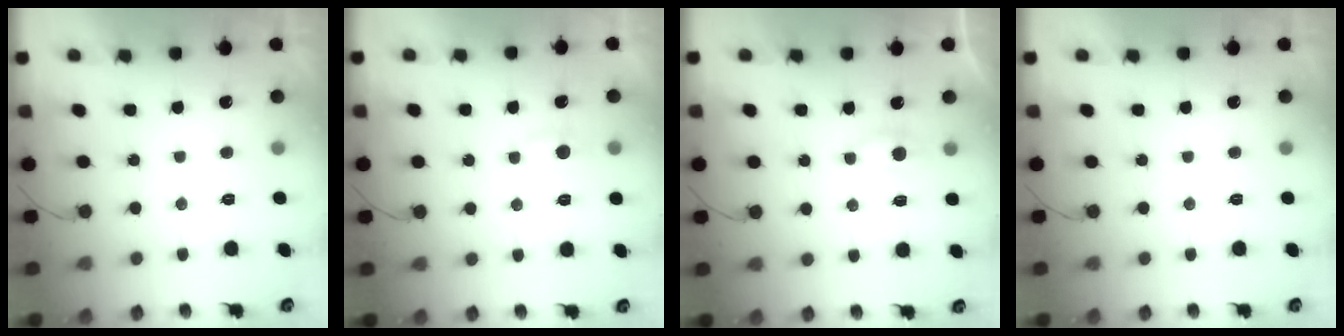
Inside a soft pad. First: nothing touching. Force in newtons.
{"total": 3.3, "press": 3.3, "slide": 0.4}
{"total": 2.7, "press": 2.6, "slide": 0.5}
{"total": 0.0}